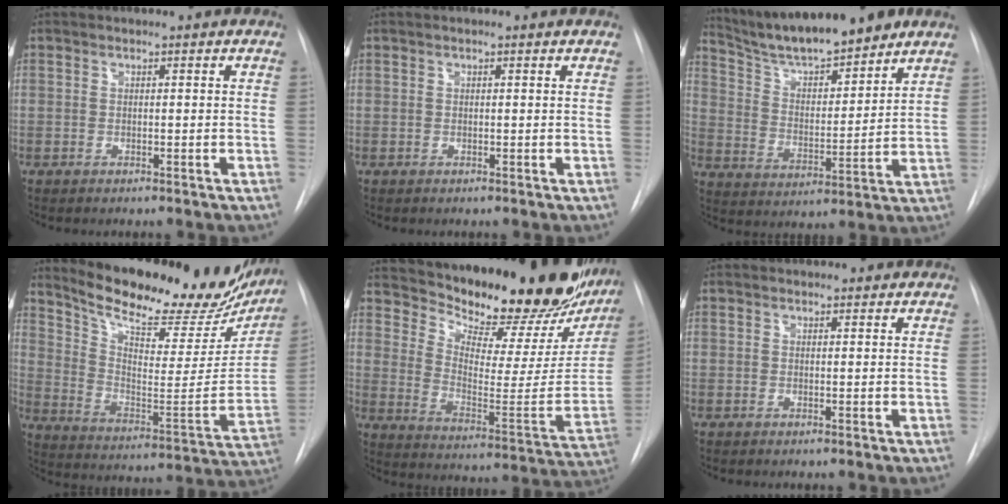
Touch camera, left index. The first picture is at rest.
{"total": 0.8, "force": [0.7, 0.1, 0.4], "torque": [-0.010, 0.010, 0.009]}
{"total": 15.8, "force": [13.7, 2.4, 7.5], "torque": [-0.125, 0.004, 0.232]}
{"total": 27.3, "force": [23.0, 8.2, 12.2], "torque": [-0.187, -0.039, 0.313]}
{"total": 26.8, "force": [23.6, 5.6, 11.4], "torque": [-0.182, -0.089, 0.313]}
{"total": 1.9, "force": [1.7, 0.8, 0.2], "torque": [-0.003, 0.009, 0.016]}